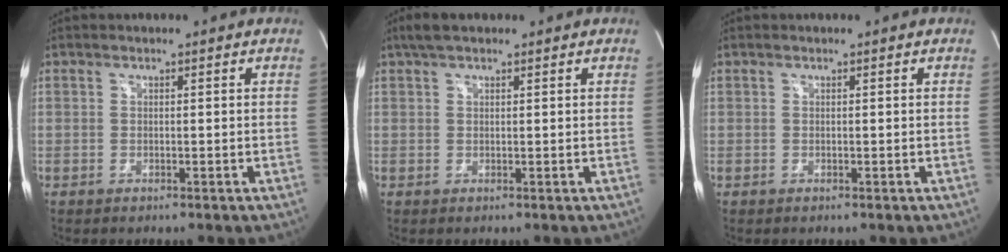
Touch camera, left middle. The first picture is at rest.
{"total": 3.4, "force": [2.5, 1.3, 1.9], "torque": [-0.041, 0.021, 0.046]}
{"total": 0.0}